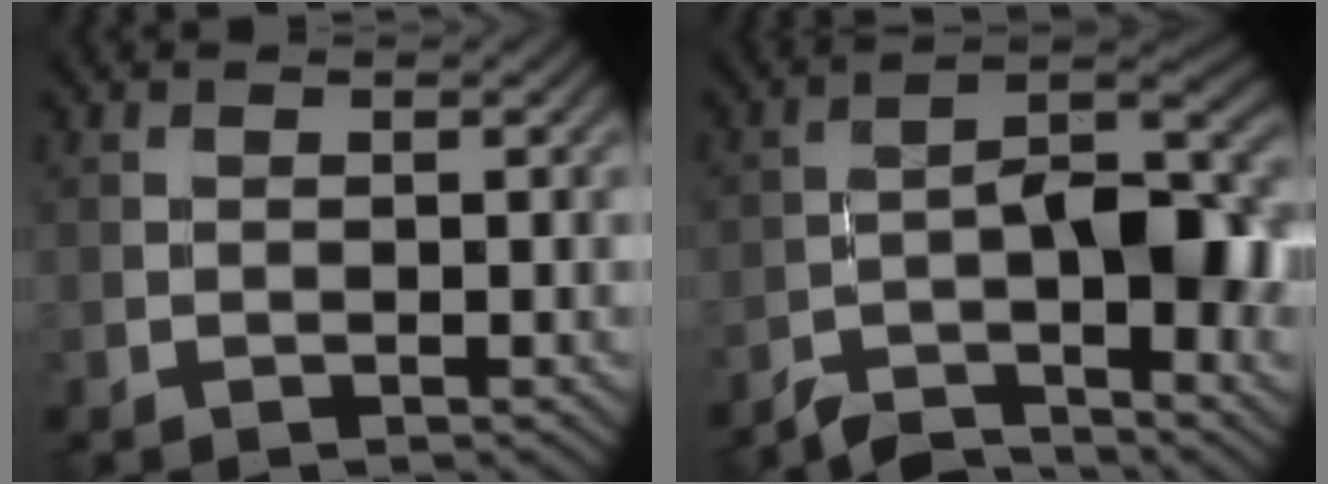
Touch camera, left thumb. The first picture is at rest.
{"total": 10.0, "force": [-5.9, 3.2, 7.4], "torque": [-0.102, 0.002, -0.112]}